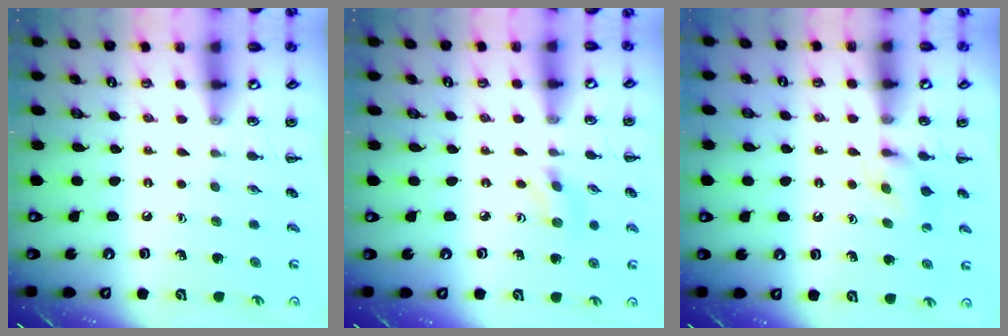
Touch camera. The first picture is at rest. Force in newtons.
{"total": 1.9, "press": 1.7, "slide": 0.8}
{"total": 5.6, "press": 5.4, "slide": 1.4}